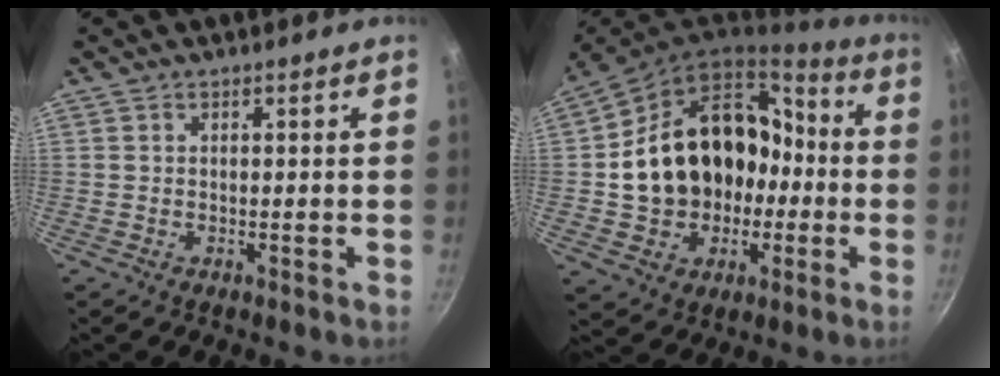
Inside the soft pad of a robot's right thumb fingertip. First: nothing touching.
{"total": 22.0, "force": [-1.3, 17.8, 13.0], "torque": [-0.186, 0.062, -0.004]}